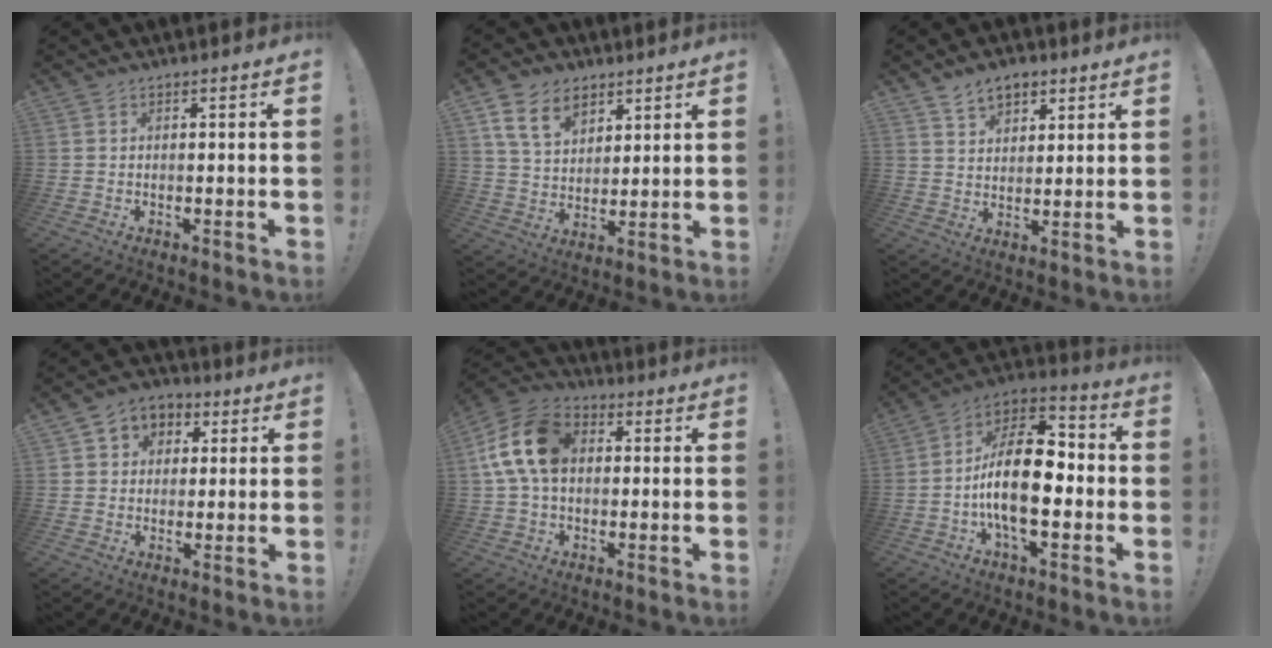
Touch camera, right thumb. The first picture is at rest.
{"total": 11.9, "force": [6.9, 7.8, 5.6], "torque": [-0.101, -0.025, 0.135]}
{"total": 7.1, "force": [4.9, 4.2, 3.0], "torque": [-0.052, -0.019, 0.092]}
{"total": 6.5, "force": [1.5, 6.1, 1.8], "torque": [-0.033, 0.001, 0.034]}
{"total": 15.6, "force": [2.8, 10.9, 10.8], "torque": [-0.206, 0.010, 0.055]}
{"total": 20.1, "force": [-3.1, 9.8, 17.3], "torque": [-0.310, 0.012, -0.051]}